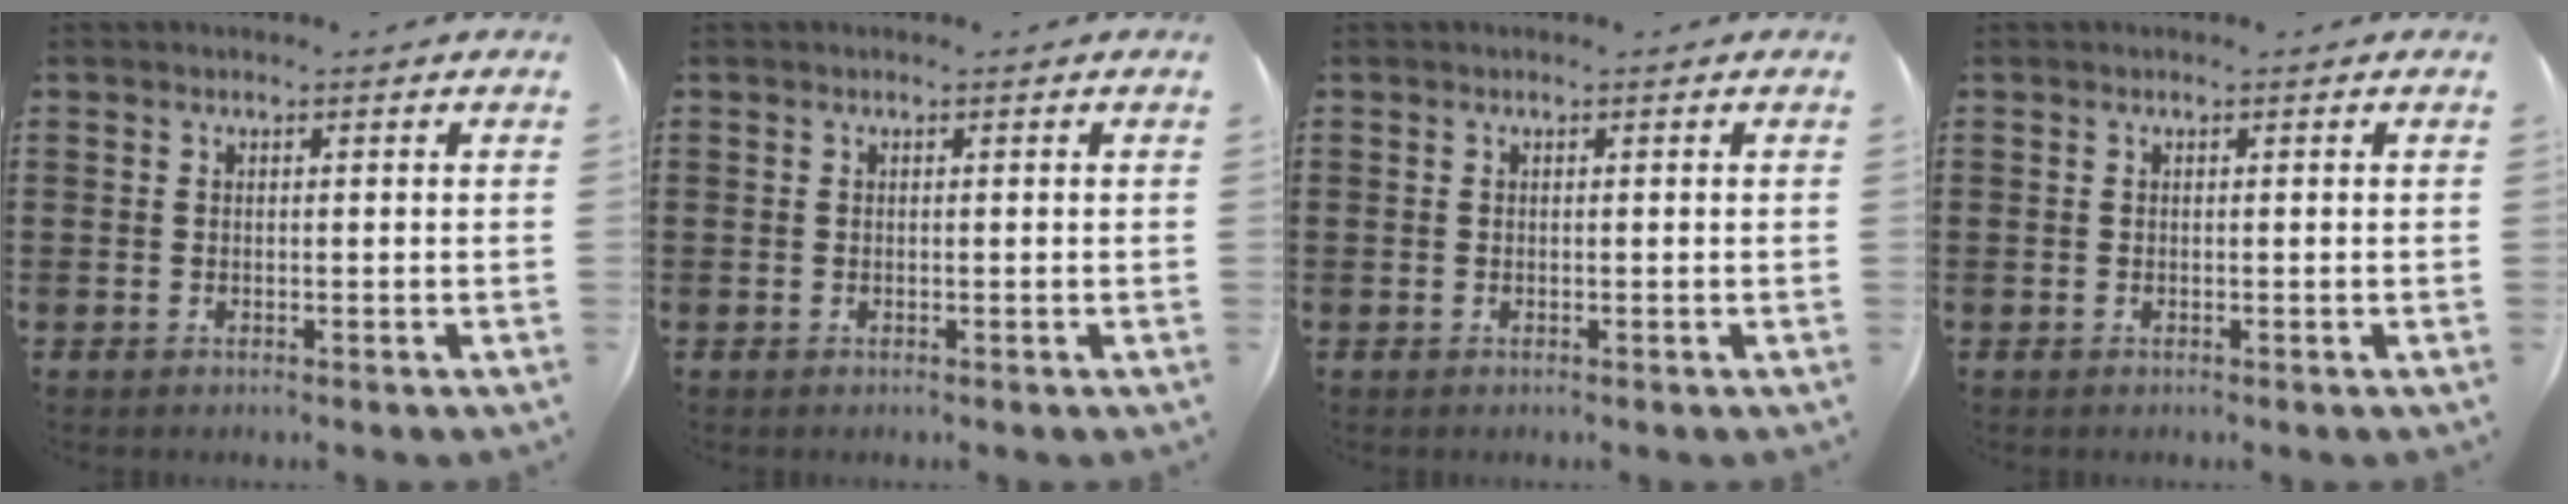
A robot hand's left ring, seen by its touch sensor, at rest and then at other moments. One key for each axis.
{"total": 0.0}
{"total": 0.0}
{"total": 0.0}